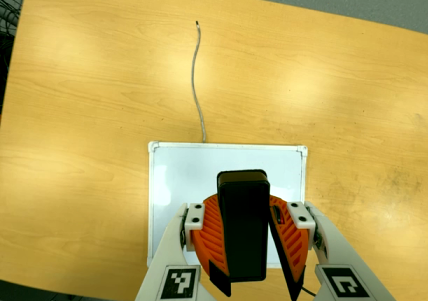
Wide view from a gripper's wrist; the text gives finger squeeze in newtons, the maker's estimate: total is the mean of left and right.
{"total": 9.2, "left": 9.7, "right": 8.7}